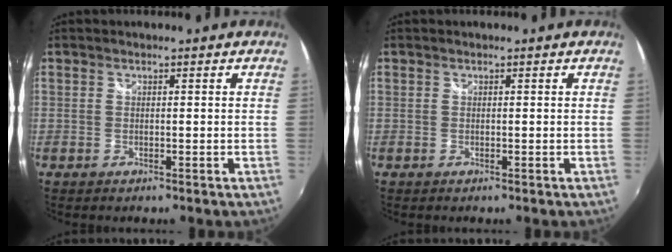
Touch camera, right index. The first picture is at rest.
{"total": 0.0}